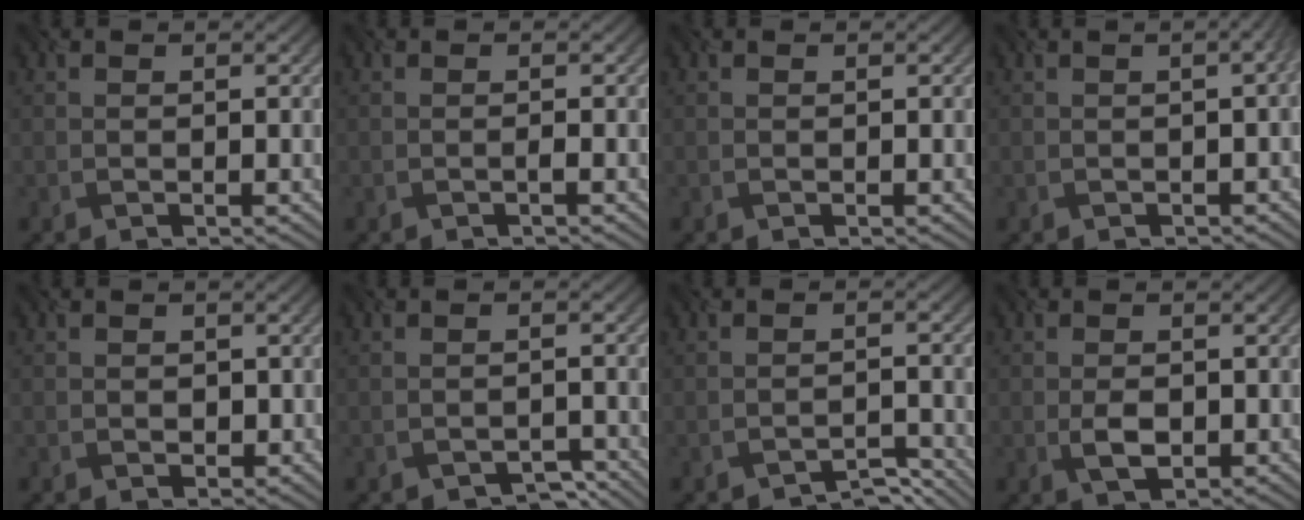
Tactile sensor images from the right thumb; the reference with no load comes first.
{"total": 0.5, "force": [-0.5, -0.1, -0.1], "torque": [0.001, 0.006, -0.010]}
{"total": 0.0}
{"total": 3.1, "force": [0.0, 1.6, 2.7], "torque": [-0.014, 0.013, -0.006]}
{"total": 1.1, "force": [-0.3, 1.1, 0.0], "torque": [0.004, -0.002, 0.008]}
{"total": 2.5, "force": [-2.4, 0.8, -0.1], "torque": [0.001, -0.004, -0.028]}
{"total": 3.3, "force": [-3.3, 0.2, -0.1], "torque": [0.001, 0.005, -0.048]}
{"total": 2.5, "force": [-0.8, 1.6, 1.6], "torque": [-0.045, -0.005, -0.010]}